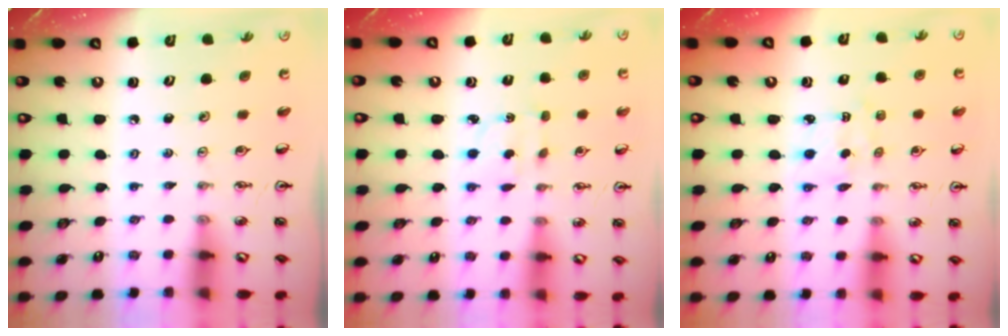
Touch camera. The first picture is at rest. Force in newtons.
{"total": 2.5, "press": 2.4, "slide": 0.6}
{"total": 1.9, "press": 1.8, "slide": 0.6}